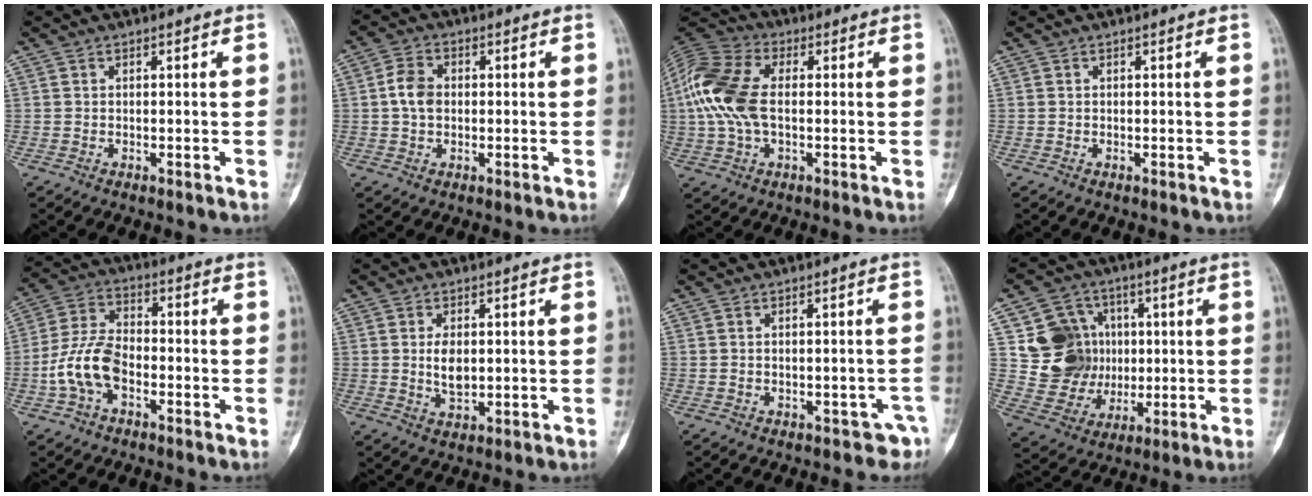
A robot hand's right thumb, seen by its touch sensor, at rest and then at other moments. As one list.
[{"total": 5.2, "force": [0.2, 3.8, 3.5], "torque": [-0.062, 0.010, -0.001]}, {"total": 13.5, "force": [1.3, 6.9, 11.6], "torque": [-0.279, 0.016, 0.023]}, {"total": 0.0}, {"total": 10.1, "force": [-3.4, 6.0, 7.4], "torque": [-0.151, 0.034, -0.072]}, {"total": 4.4, "force": [0.4, 2.5, 3.6], "torque": [-0.064, -0.008, 0.012]}, {"total": 3.2, "force": [-1.9, 2.2, 1.2], "torque": [0.001, 0.017, -0.022]}, {"total": 14.2, "force": [2.6, 13.0, 5.1], "torque": [-0.034, 0.007, 0.063]}]